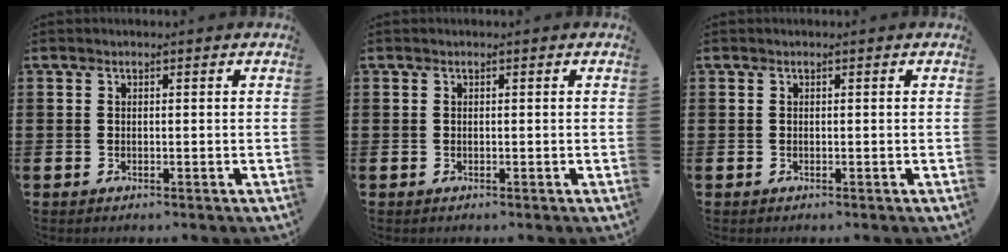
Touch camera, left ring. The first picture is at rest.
{"total": 0.0}
{"total": 0.0}